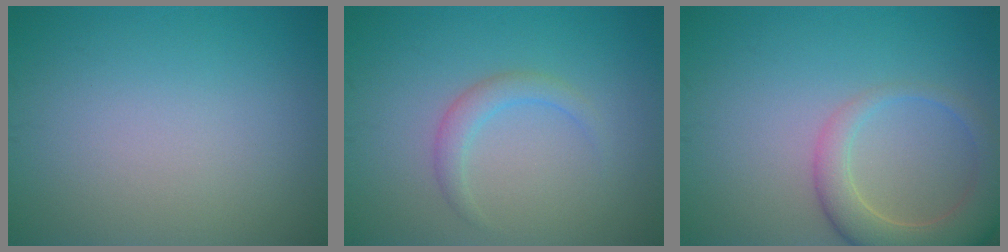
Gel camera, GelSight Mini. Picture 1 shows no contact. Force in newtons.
{"total": 1.8, "press": 1.8, "slide": 0.2}
{"total": 5.2, "press": 5.2, "slide": 0.5}